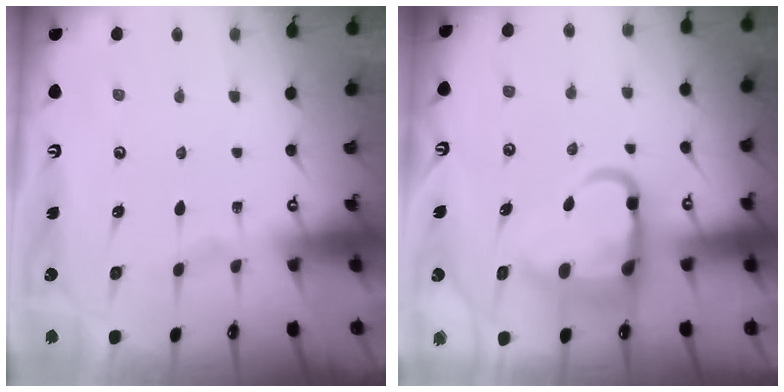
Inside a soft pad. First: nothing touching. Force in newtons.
{"total": 13.3, "press": 13.2, "slide": 1.7}